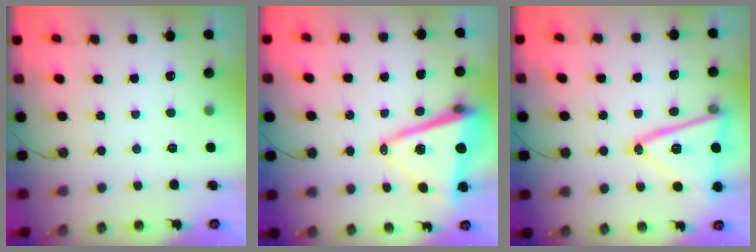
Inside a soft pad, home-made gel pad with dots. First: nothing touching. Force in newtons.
{"total": 14.0, "press": 13.9, "slide": 2.1}
{"total": 18.5, "press": 18.2, "slide": 3.2}